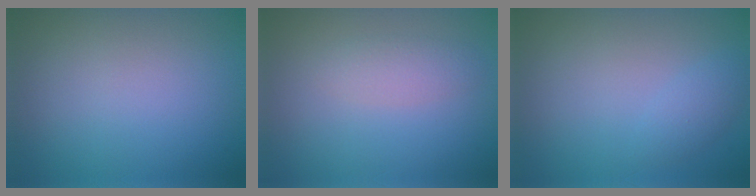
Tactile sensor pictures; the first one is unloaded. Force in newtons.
{"total": 1.7, "press": 1.7, "slide": 0.1}
{"total": 1.3, "press": 1.3, "slide": 0.1}